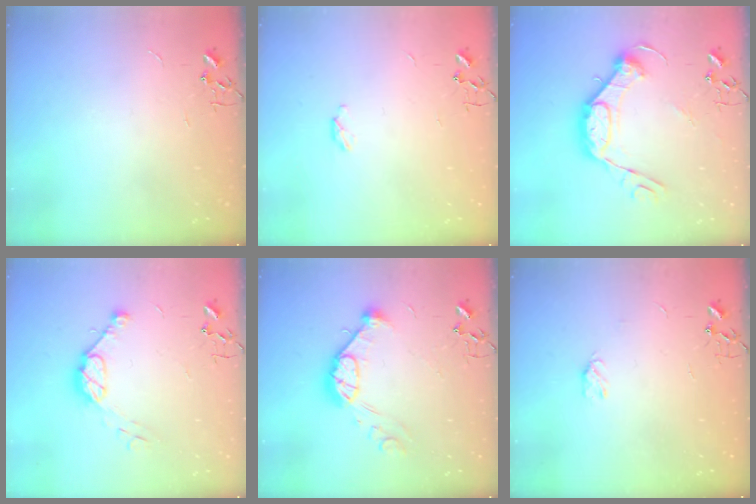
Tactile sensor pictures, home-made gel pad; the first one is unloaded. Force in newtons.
{"total": 3.7, "press": 3.7, "slide": 0.6}
{"total": 15.0, "press": 14.9, "slide": 0.6}
{"total": 10.3, "press": 10.2, "slide": 0.8}
{"total": 13.0, "press": 13.0, "slide": 0.8}
{"total": 2.5, "press": 2.5, "slide": 0.5}